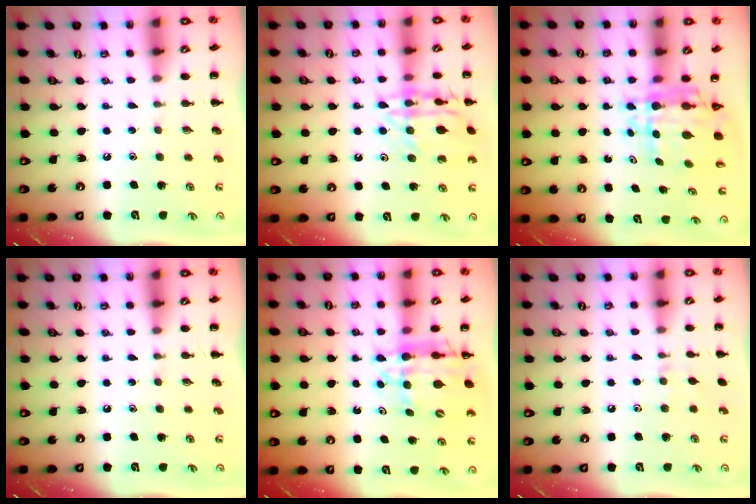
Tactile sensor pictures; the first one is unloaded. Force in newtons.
{"total": 15.9, "press": 15.9, "slide": 1.1}
{"total": 7.1, "press": 6.5, "slide": 2.9}
{"total": 0.0}
{"total": 9.9, "press": 9.5, "slide": 2.6}
{"total": 3.8, "press": 3.5, "slide": 1.4}